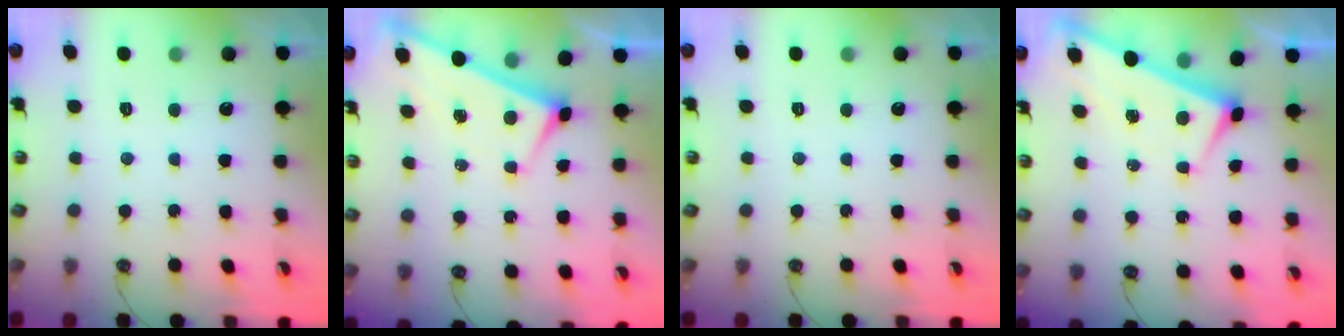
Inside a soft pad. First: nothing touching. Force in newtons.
{"total": 1.4, "press": 1.3, "slide": 0.5}
{"total": 0.0}
{"total": 1.9, "press": 1.9, "slide": 0.1}